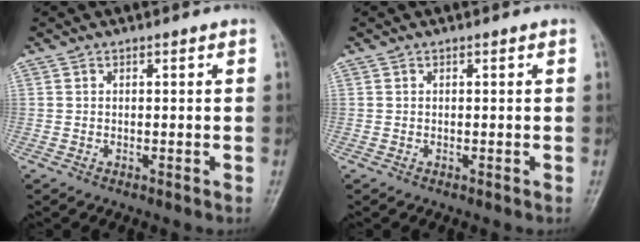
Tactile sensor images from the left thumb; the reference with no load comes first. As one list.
[{"total": 0.0}]